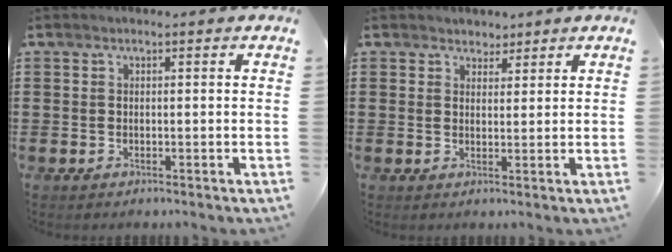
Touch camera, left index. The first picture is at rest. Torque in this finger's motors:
{"motor_torque": [0.16, 0.00, 0.07, 0.01]}